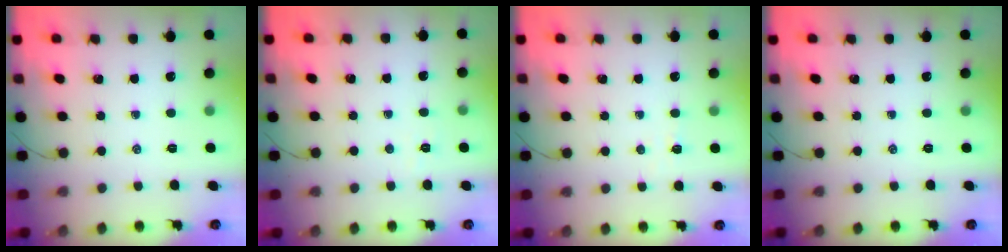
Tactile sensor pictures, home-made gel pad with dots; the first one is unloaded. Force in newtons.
{"total": 2.5, "press": 2.4, "slide": 0.7}
{"total": 2.6, "press": 2.5, "slide": 0.8}
{"total": 0.0}